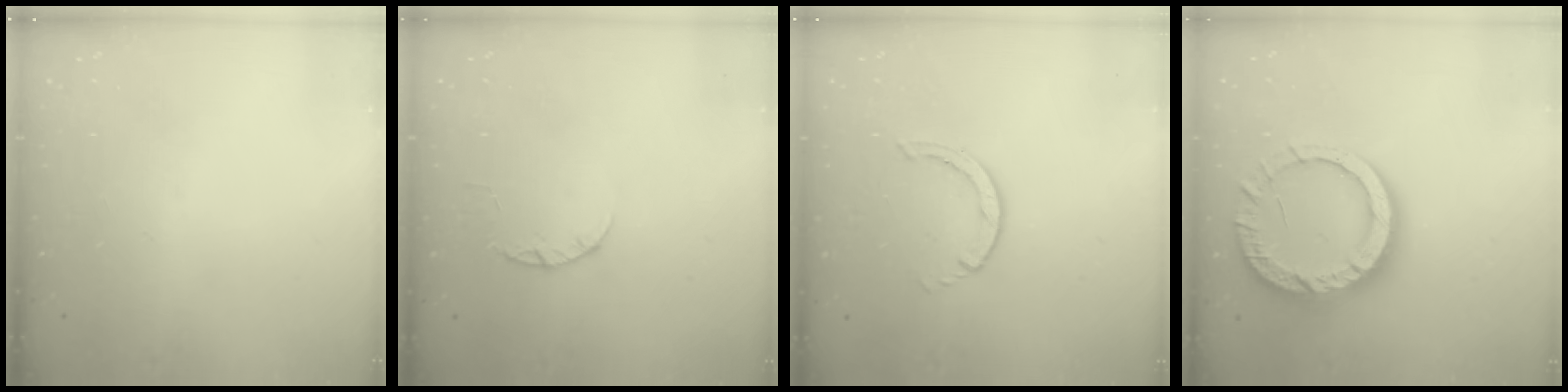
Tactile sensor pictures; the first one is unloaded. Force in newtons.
{"total": 2.4, "press": 2.3, "slide": 0.4}
{"total": 0.6, "press": 0.6, "slide": 0.1}
{"total": 15.1, "press": 15.0, "slide": 1.1}